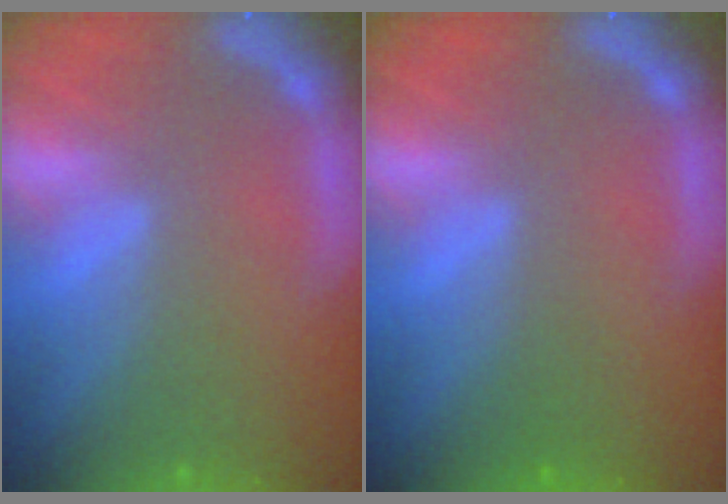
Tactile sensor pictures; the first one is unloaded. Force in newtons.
{"total": 0.9}